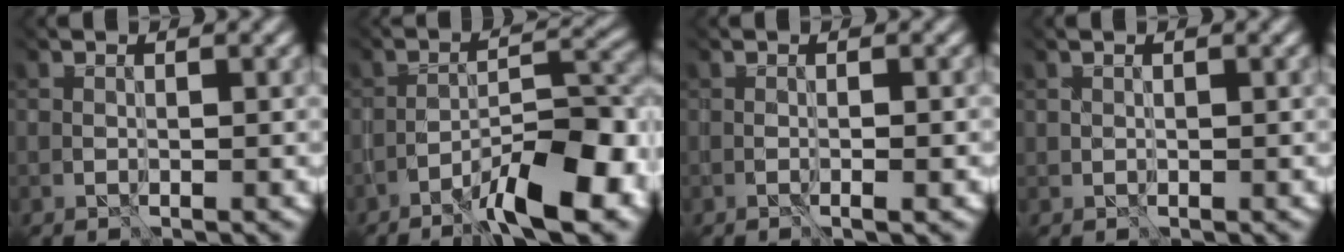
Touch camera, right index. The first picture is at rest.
{"total": 7.6, "force": [-5.9, 0.4, 4.8], "torque": [-0.083, 0.010, -0.082]}
{"total": 1.1, "force": [-0.8, -0.2, 0.8], "torque": [-0.009, 0.001, -0.008]}
{"total": 0.5, "force": [0.3, 0.4, -0.2], "torque": [0.008, -0.001, 0.005]}